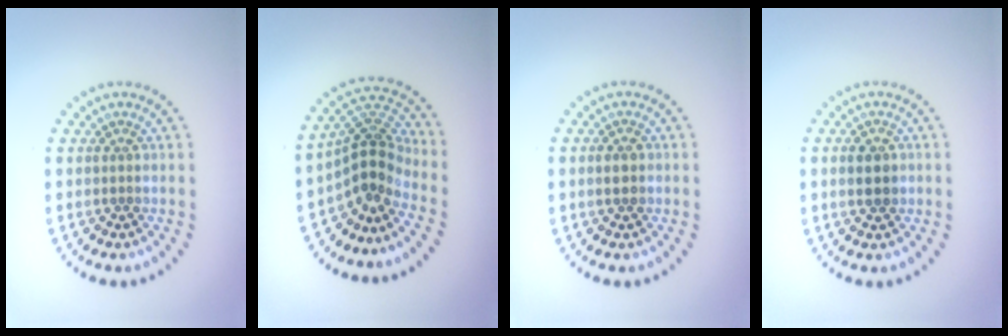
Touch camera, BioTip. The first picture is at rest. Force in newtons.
{"total": 4.0, "press": 2.7, "slide": 2.8}
{"total": 1.4, "press": 1.4, "slide": 0.2}
{"total": 2.2, "press": 2.2, "slide": 0.1}